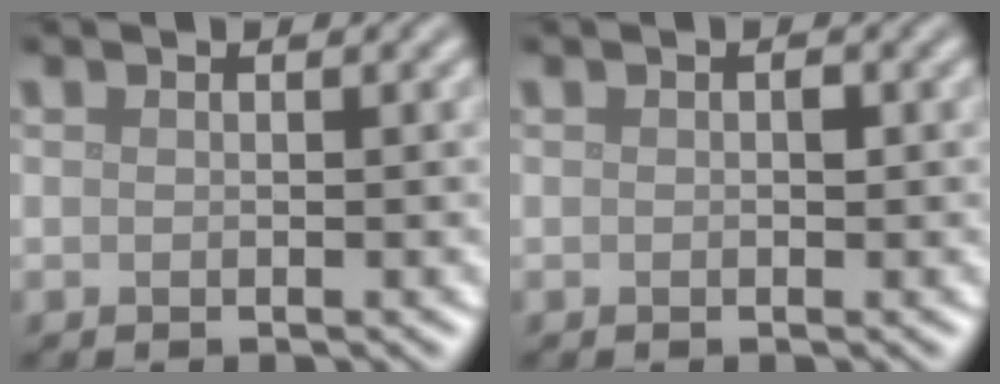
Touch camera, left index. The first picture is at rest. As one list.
[{"total": 0.6, "force": [0.1, 0.4, 0.5], "torque": [-0.006, 0.000, 0.000]}]